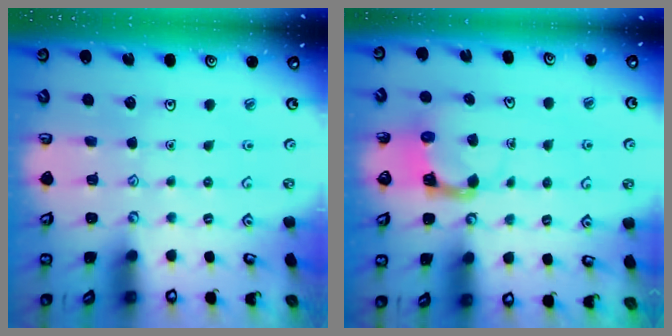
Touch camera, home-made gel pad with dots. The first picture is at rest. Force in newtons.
{"total": 4.4, "press": 4.4, "slide": 0.3}